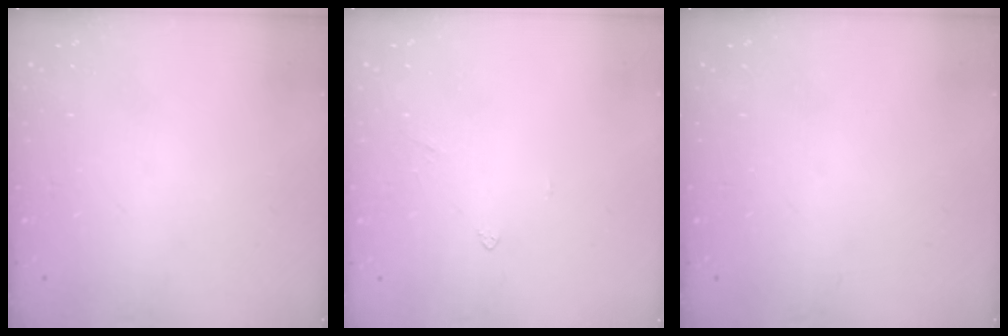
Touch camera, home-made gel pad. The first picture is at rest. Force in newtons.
{"total": 1.9, "press": 1.8, "slide": 0.4}
{"total": 0.0}